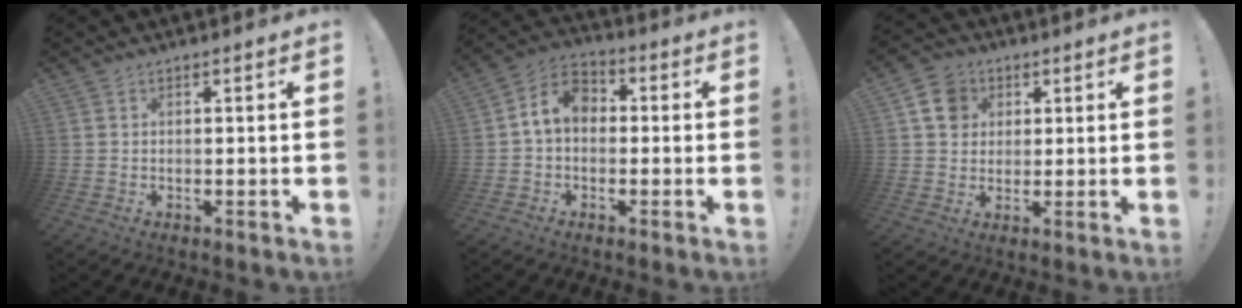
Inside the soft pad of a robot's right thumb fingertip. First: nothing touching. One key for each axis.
{"total": 8.6, "fx": 0.6, "fy": 6.2, "fz": 5.9, "tx": -0.103, "ty": 0.017, "tz": 0.015}
{"total": 9.4, "fx": 3.5, "fy": 8.0, "fz": 3.6, "tx": -0.052, "ty": -0.008, "tz": 0.072}